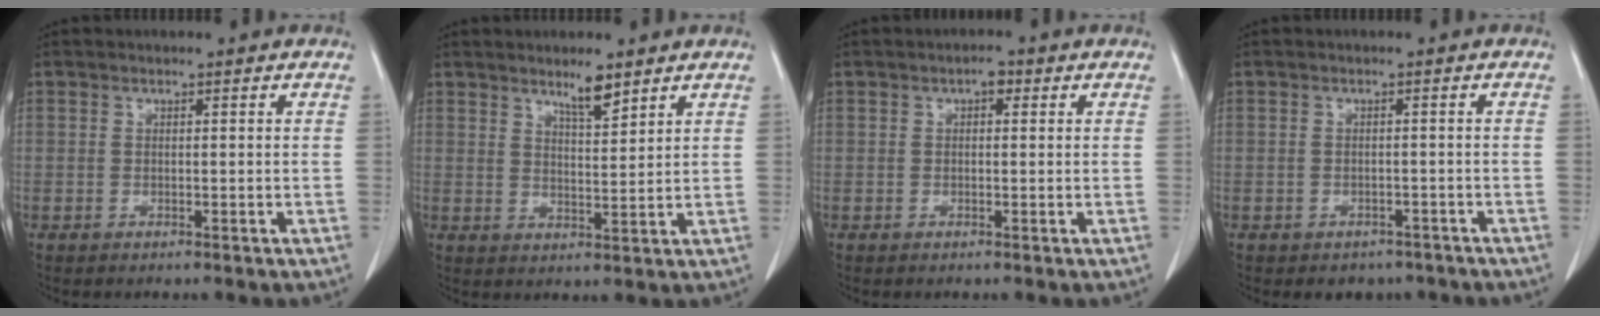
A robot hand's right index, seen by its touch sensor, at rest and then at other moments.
{"total": 4.2, "force": [3.3, 0.5, 2.5], "torque": [-0.045, -0.005, 0.058]}
{"total": 1.5, "force": [0.6, 0.8, 1.2], "torque": [-0.016, 0.008, 0.007]}
{"total": 3.8, "force": [-3.0, 2.2, 0.6], "torque": [-0.002, 0.008, -0.034]}